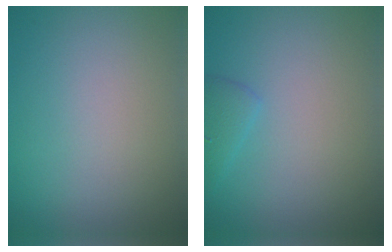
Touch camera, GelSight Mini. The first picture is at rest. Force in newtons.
{"total": 1.4, "press": 1.4, "slide": 0.1}